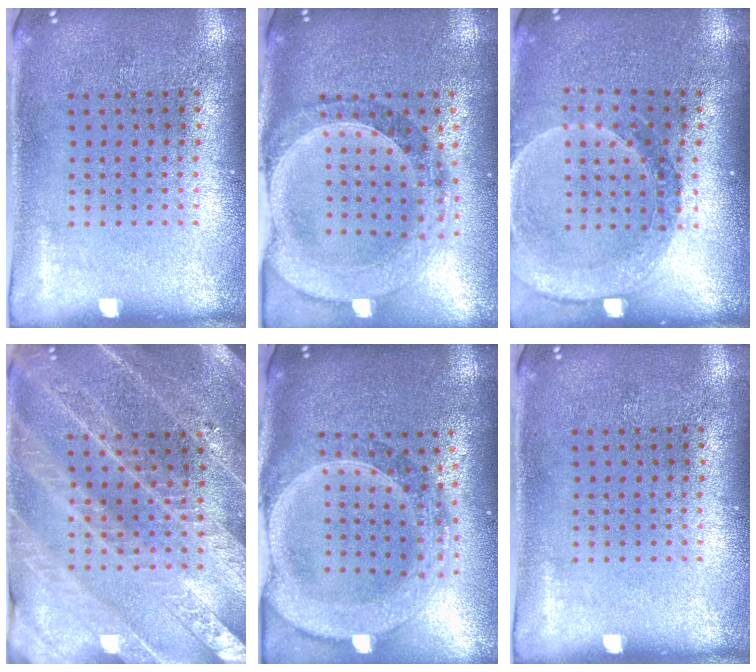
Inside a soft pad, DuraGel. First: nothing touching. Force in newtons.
{"total": 1.5, "press": 1.4, "slide": 0.4}
{"total": 1.6, "press": 1.6, "slide": 0.2}
{"total": 3.7, "press": 3.4, "slide": 1.4}
{"total": 2.7, "press": 2.4, "slide": 1.4}
{"total": 0.0}